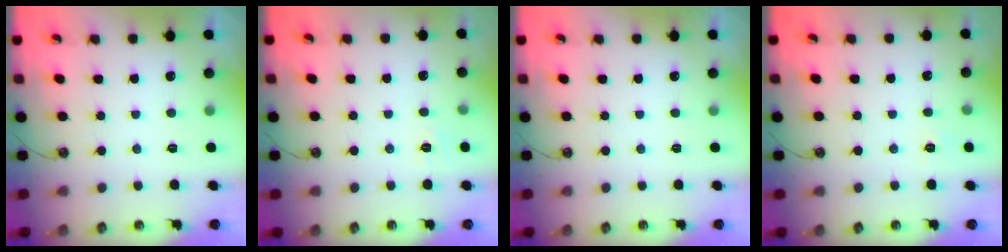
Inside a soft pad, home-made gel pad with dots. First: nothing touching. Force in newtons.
{"total": 4.6, "press": 4.5, "slide": 0.5}
{"total": 0.0}
{"total": 3.6, "press": 3.6, "slide": 0.5}